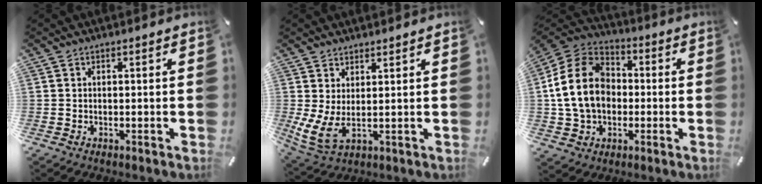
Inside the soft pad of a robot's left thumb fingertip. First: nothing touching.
{"total": 6.1, "force": [2.1, 2.4, 5.1], "torque": [-0.123, -0.029, 0.042]}
{"total": 15.3, "force": [-0.8, 12.6, 8.6], "torque": [-0.195, 0.024, -0.017]}